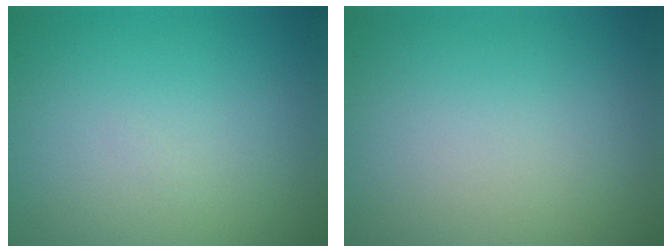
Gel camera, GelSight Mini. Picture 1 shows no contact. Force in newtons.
{"total": 0.0}